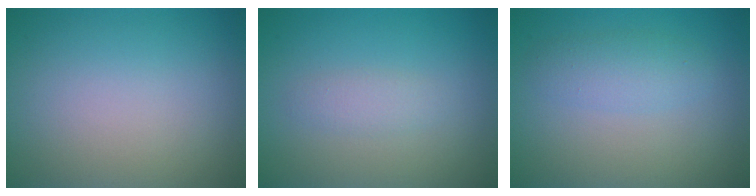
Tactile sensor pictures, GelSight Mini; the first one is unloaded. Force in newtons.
{"total": 1.3, "press": 1.3, "slide": 0.0}
{"total": 2.3, "press": 2.3, "slide": 0.0}